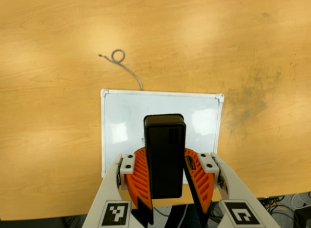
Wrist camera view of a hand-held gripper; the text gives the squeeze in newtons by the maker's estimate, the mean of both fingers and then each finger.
{"total": 7.4, "left": 8.2, "right": 6.6}